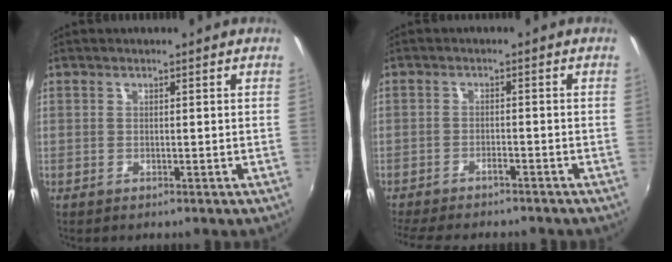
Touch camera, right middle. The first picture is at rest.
{"total": 8.5, "force": [-7.6, 1.4, 3.5], "torque": [-0.090, -0.016, -0.118]}